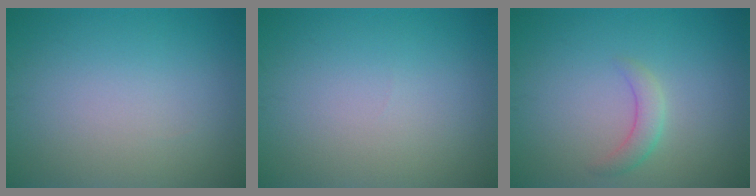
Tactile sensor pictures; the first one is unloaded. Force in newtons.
{"total": 0.0}
{"total": 1.8, "press": 1.8, "slide": 0.2}